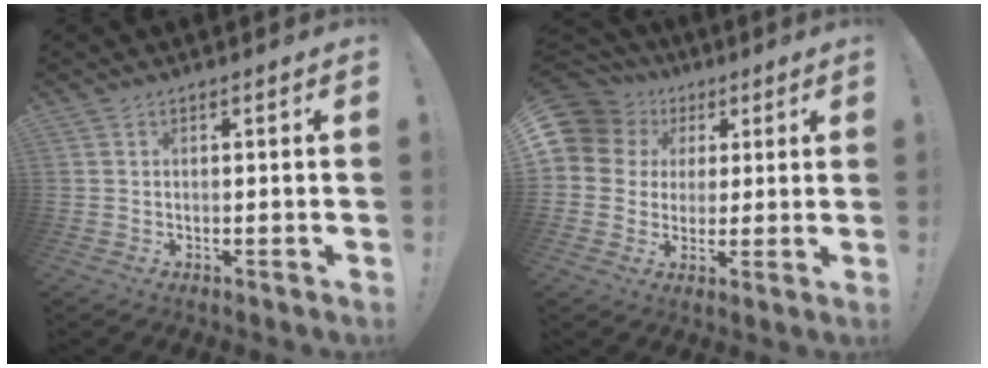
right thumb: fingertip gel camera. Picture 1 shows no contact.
{"total": 10.8, "force": [3.5, 9.4, 3.8], "torque": [-0.073, -0.016, 0.071]}